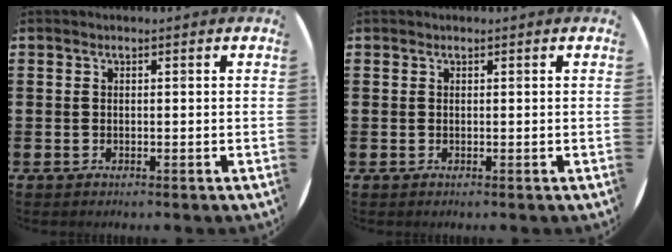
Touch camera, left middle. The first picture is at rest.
{"total": 0.0}